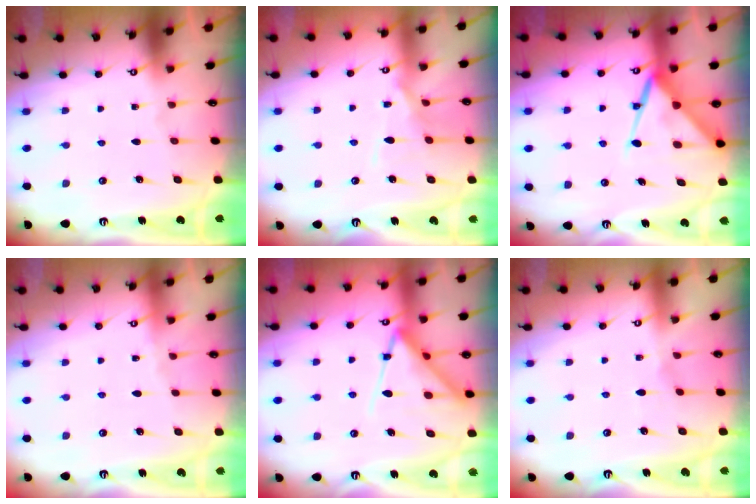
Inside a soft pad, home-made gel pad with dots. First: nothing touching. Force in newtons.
{"total": 9.6, "press": 9.6, "slide": 0.9}
{"total": 12.5, "press": 12.5, "slide": 1.4}
{"total": 1.6, "press": 1.6, "slide": 0.4}
{"total": 12.6, "press": 12.6, "slide": 1.0}
{"total": 2.8, "press": 2.8, "slide": 0.5}